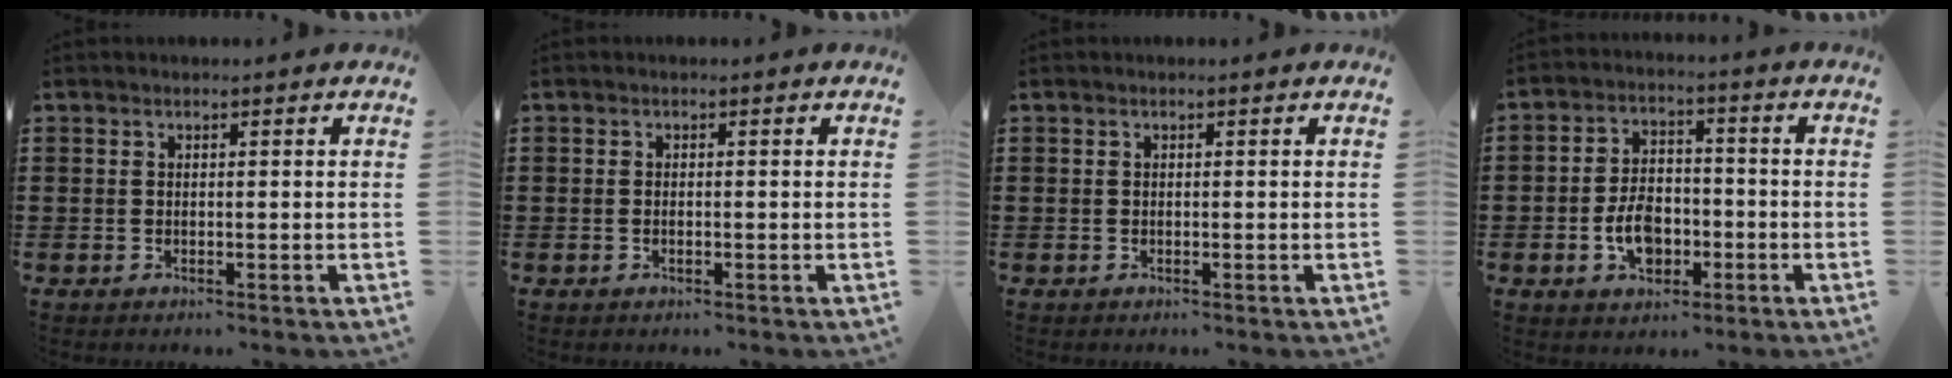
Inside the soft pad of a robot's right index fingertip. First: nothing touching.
{"total": 0.6, "force": [-0.3, 0.2, 0.5], "torque": [-0.010, -0.004, -0.004]}
{"total": 0.0}
{"total": 6.4, "force": [-2.0, 4.2, 4.4], "torque": [-0.084, 0.005, -0.039]}